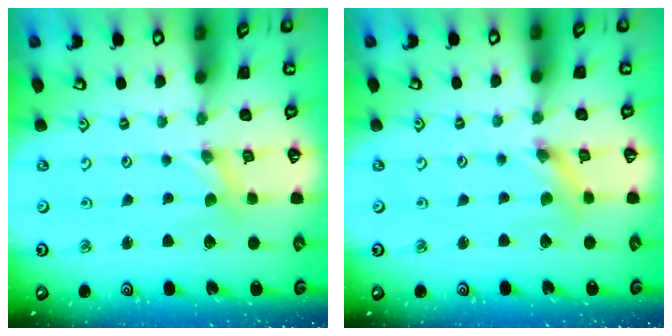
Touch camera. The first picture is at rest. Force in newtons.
{"total": 2.0, "press": 2.0, "slide": 0.1}